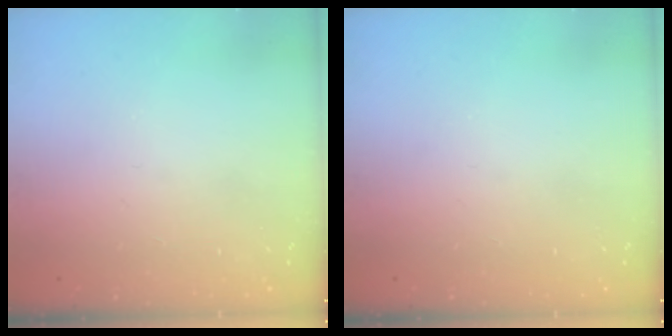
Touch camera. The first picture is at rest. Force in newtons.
{"total": 0.0}